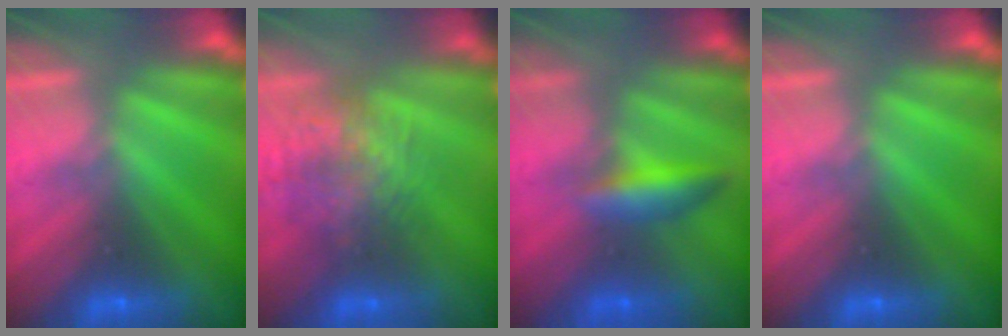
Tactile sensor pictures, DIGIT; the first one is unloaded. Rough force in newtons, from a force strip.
{"total": 7.3}
{"total": 2.4}
{"total": 0.0}